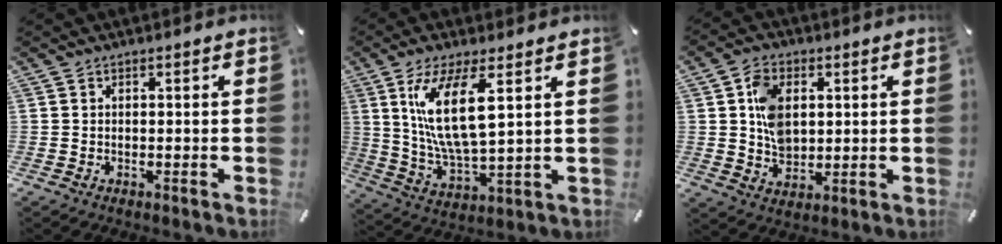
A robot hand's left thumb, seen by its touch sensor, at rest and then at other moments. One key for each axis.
{"total": 13.8, "fx": 5.2, "fy": 4.4, "fz": 12.0, "tx": -0.246, "ty": -0.013, "tz": 0.087}
{"total": 9.3, "fx": 1.8, "fy": 6.9, "fz": 5.9, "tx": -0.107, "ty": 0.007, "tz": 0.035}